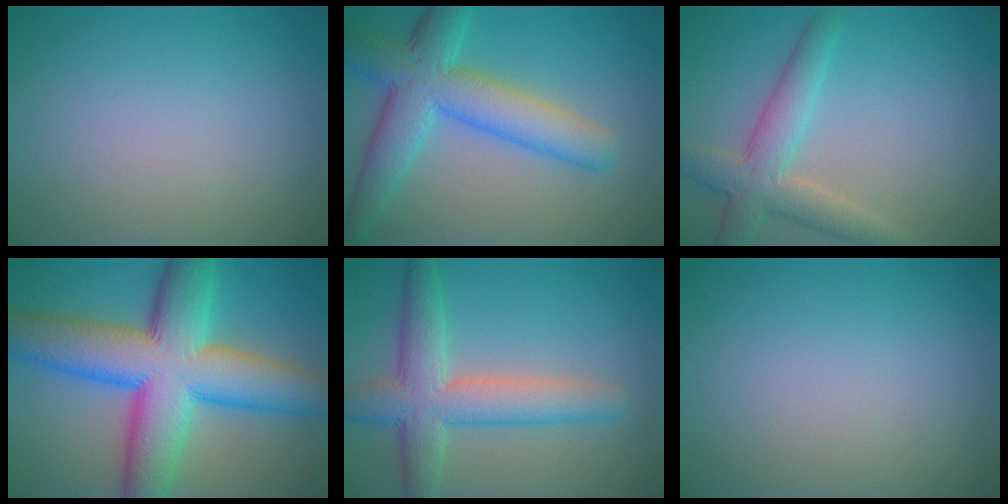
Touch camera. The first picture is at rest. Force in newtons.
{"total": 7.5, "press": 7.5, "slide": 0.1}
{"total": 4.8, "press": 4.8, "slide": 0.3}
{"total": 13.5, "press": 13.5, "slide": 0.4}
{"total": 6.1, "press": 6.1, "slide": 0.3}
{"total": 0.0}